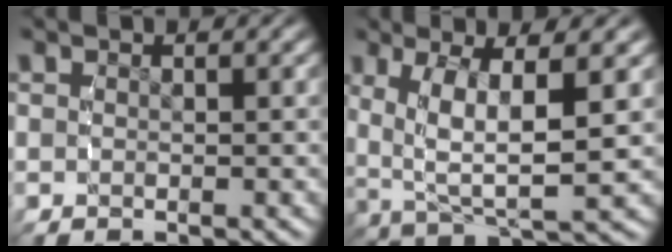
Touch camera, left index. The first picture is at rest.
{"total": 6.6, "force": [0.7, 3.1, 5.8], "torque": [-0.113, -0.015, 0.025]}